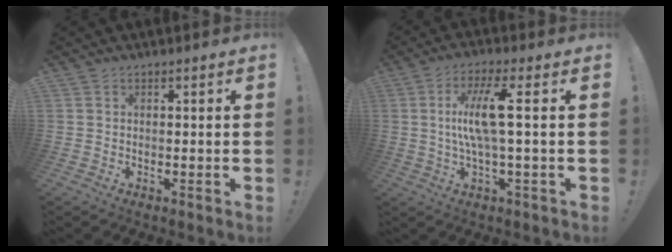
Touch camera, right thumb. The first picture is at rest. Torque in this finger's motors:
{"motor_torque": [1.10, 0.58, 1.58, -0.59, 0.62]}